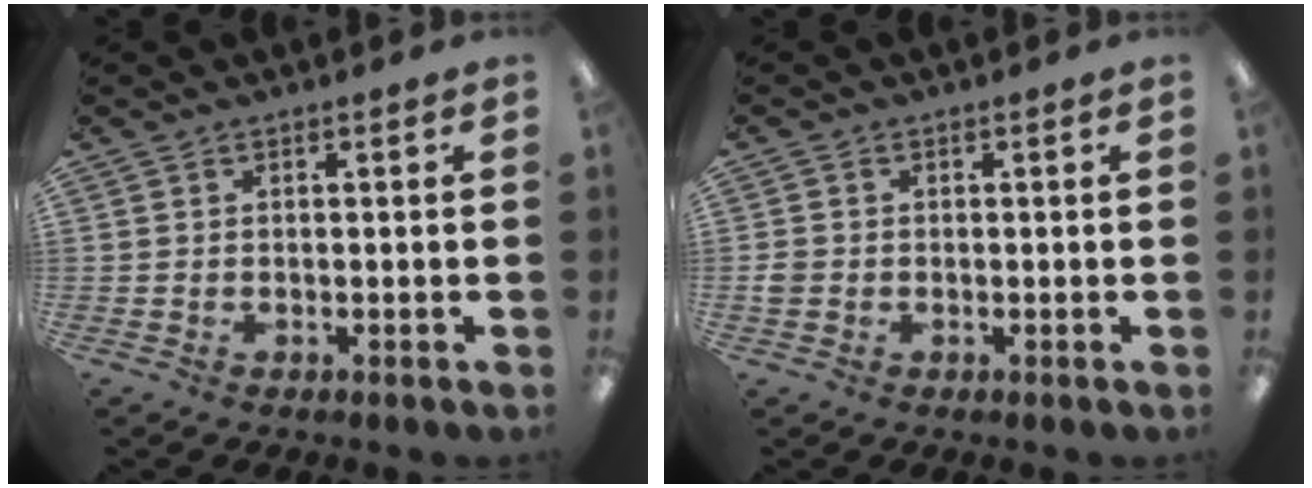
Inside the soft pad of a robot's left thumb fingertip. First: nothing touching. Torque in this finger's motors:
{"motor_torque": [-0.10, 0.04, 0.02, -0.04, 0.00]}